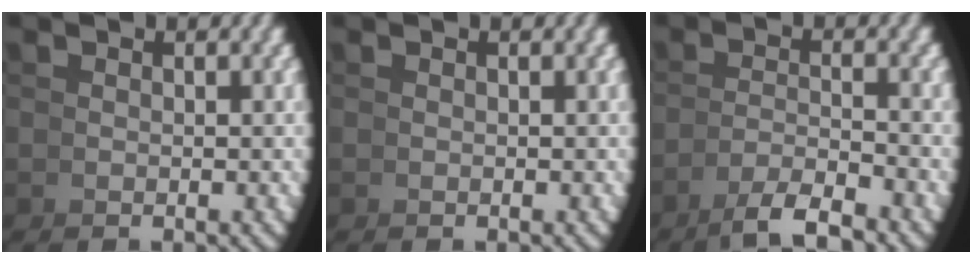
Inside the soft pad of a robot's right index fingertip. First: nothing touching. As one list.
[{"total": 0.0}, {"total": 3.5, "force": [-2.7, -0.2, 2.3], "torque": [-0.026, -0.001, -0.044]}]